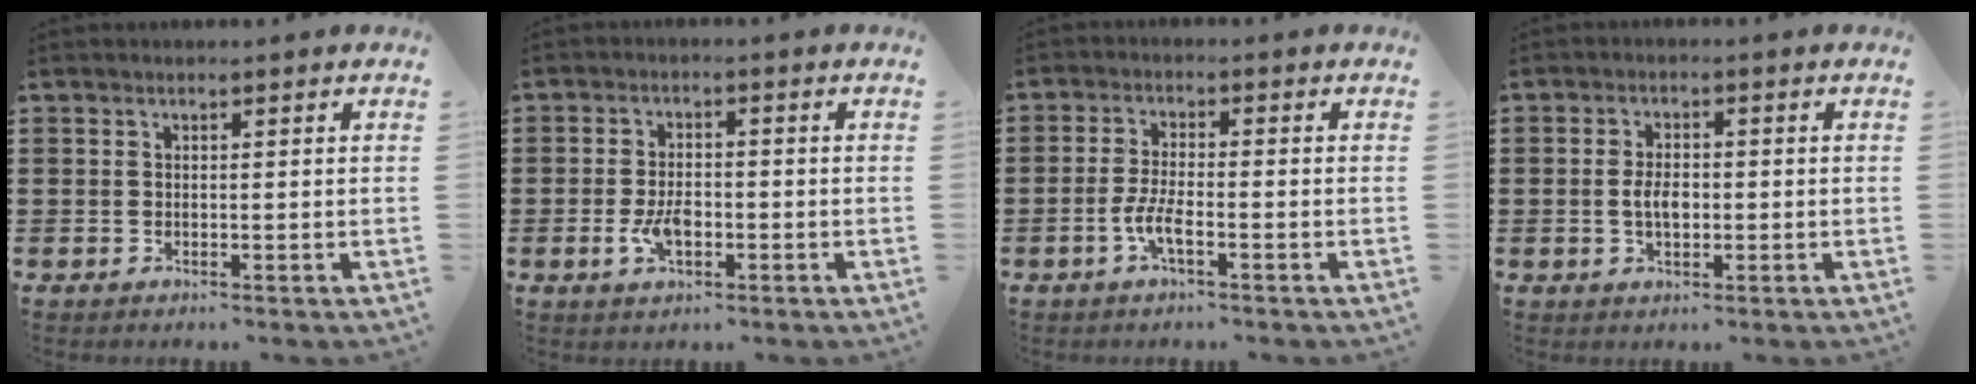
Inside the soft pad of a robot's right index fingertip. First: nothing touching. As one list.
[{"total": 4.4, "force": [-1.3, 2.2, 3.5], "torque": [-0.075, 0.001, -0.024]}, {"total": 4.0, "force": [-1.8, 0.6, 3.5], "torque": [-0.079, -0.006, -0.038]}, {"total": 3.6, "force": [-0.4, 1.7, 3.1], "torque": [-0.067, -0.002, -0.008]}]